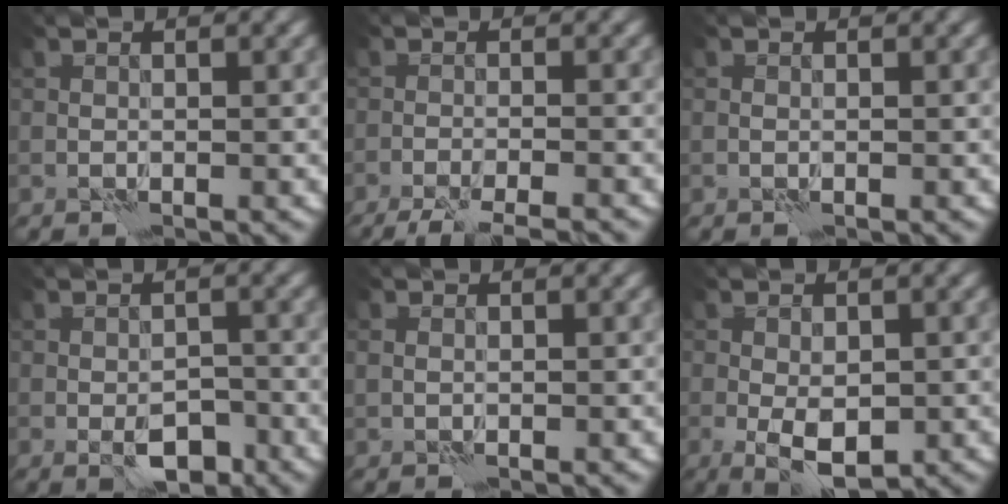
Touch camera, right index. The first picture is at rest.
{"total": 6.8, "force": [-5.9, 1.2, 3.0], "torque": [-0.042, -0.009, -0.087]}
{"total": 0.0}
{"total": 3.5, "force": [-1.7, 1.7, 2.5], "torque": [-0.035, -0.001, -0.026]}
{"total": 0.8, "force": [0.1, 0.7, 0.5], "torque": [-0.009, -0.003, 0.005]}
{"total": 4.5, "force": [-1.1, 2.2, 3.8], "torque": [-0.068, -0.008, -0.017]}